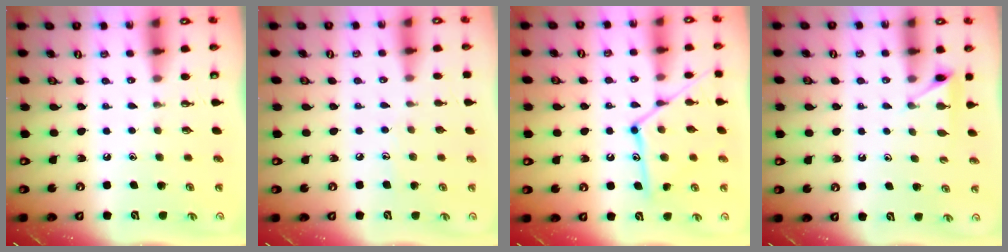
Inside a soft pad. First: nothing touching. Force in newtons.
{"total": 4.8, "press": 4.8, "slide": 0.5}
{"total": 14.5, "press": 14.4, "slide": 1.0}
{"total": 3.7, "press": 3.7, "slide": 0.3}